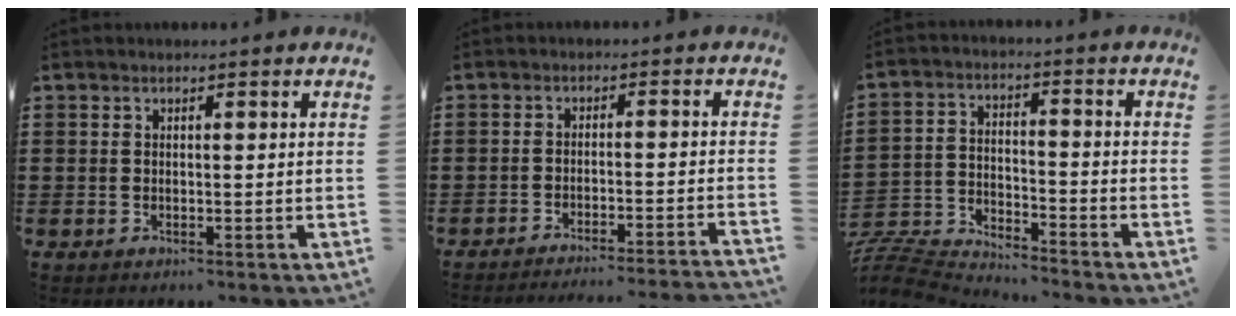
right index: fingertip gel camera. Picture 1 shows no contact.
{"total": 3.0, "force": [-2.8, -0.5, 0.7], "torque": [-0.015, -0.004, -0.060]}
{"total": 6.9, "force": [-6.8, 1.0, 0.7], "torque": [-0.033, 0.004, -0.144]}